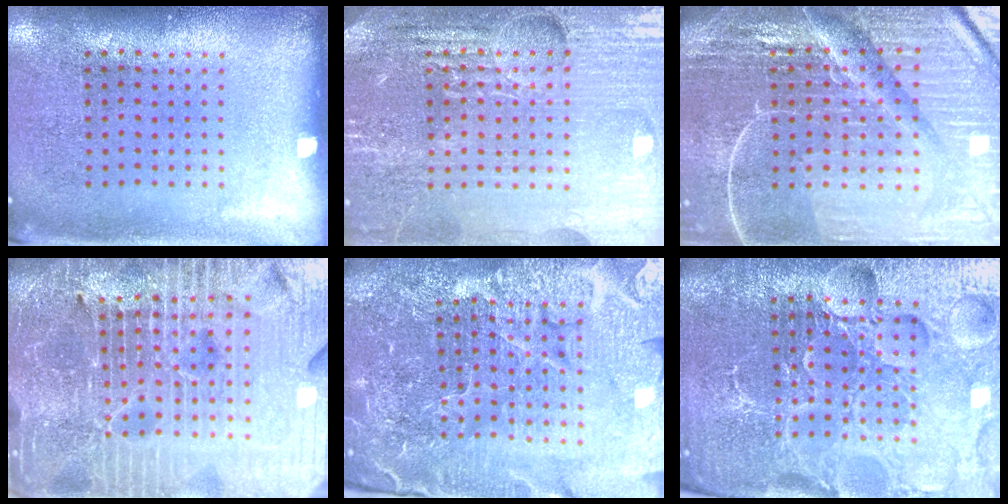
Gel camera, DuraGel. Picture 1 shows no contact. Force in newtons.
{"total": 5.1, "press": 4.7, "slide": 2.0}
{"total": 7.1, "press": 6.2, "slide": 3.5}
{"total": 6.9, "press": 6.0, "slide": 3.3}
{"total": 6.6, "press": 5.8, "slide": 3.2}
{"total": 5.8, "press": 5.4, "slide": 2.3}